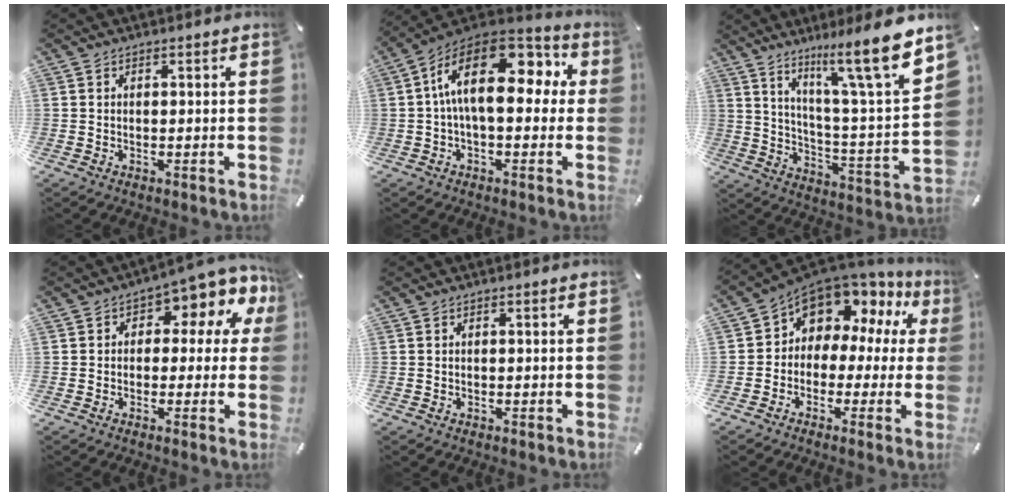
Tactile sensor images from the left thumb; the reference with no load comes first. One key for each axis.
{"total": 18.9, "fx": 3.7, "fy": 9.6, "fz": 15.8, "tx": -0.281, "ty": -0.012, "tz": 0.061}
{"total": 17.2, "fx": 12.5, "fy": 1.7, "fz": 11.6, "tx": -0.184, "ty": -0.102, "tz": 0.192}
{"total": 7.6, "fx": 3.8, "fy": 4.0, "fz": 5.2, "tx": -0.066, "ty": -0.040, "tz": 0.061}
{"total": 0.0}
{"total": 9.6, "fx": 6.4, "fy": 6.4, "fz": 3.2, "tx": -0.062, "ty": -0.062, "tz": 0.115}